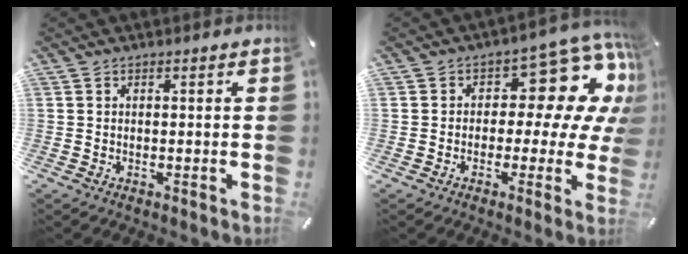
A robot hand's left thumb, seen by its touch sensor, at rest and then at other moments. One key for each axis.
{"total": 13.3, "fx": 5.5, "fy": 7.4, "fz": 9.6, "tx": -0.114, "ty": -0.052, "tz": 0.088}